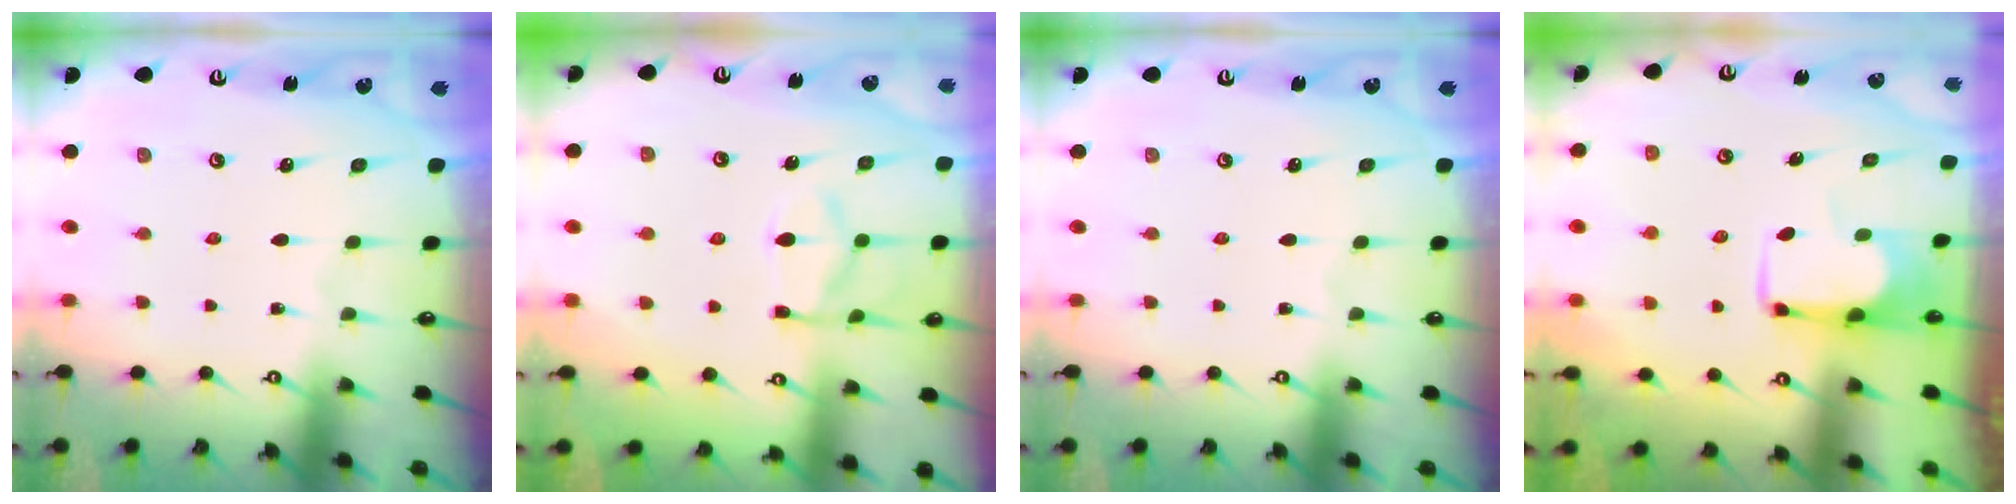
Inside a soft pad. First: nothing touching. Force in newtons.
{"total": 6.1, "press": 5.8, "slide": 1.7}
{"total": 0.0}
{"total": 3.3, "press": 3.2, "slide": 0.5}